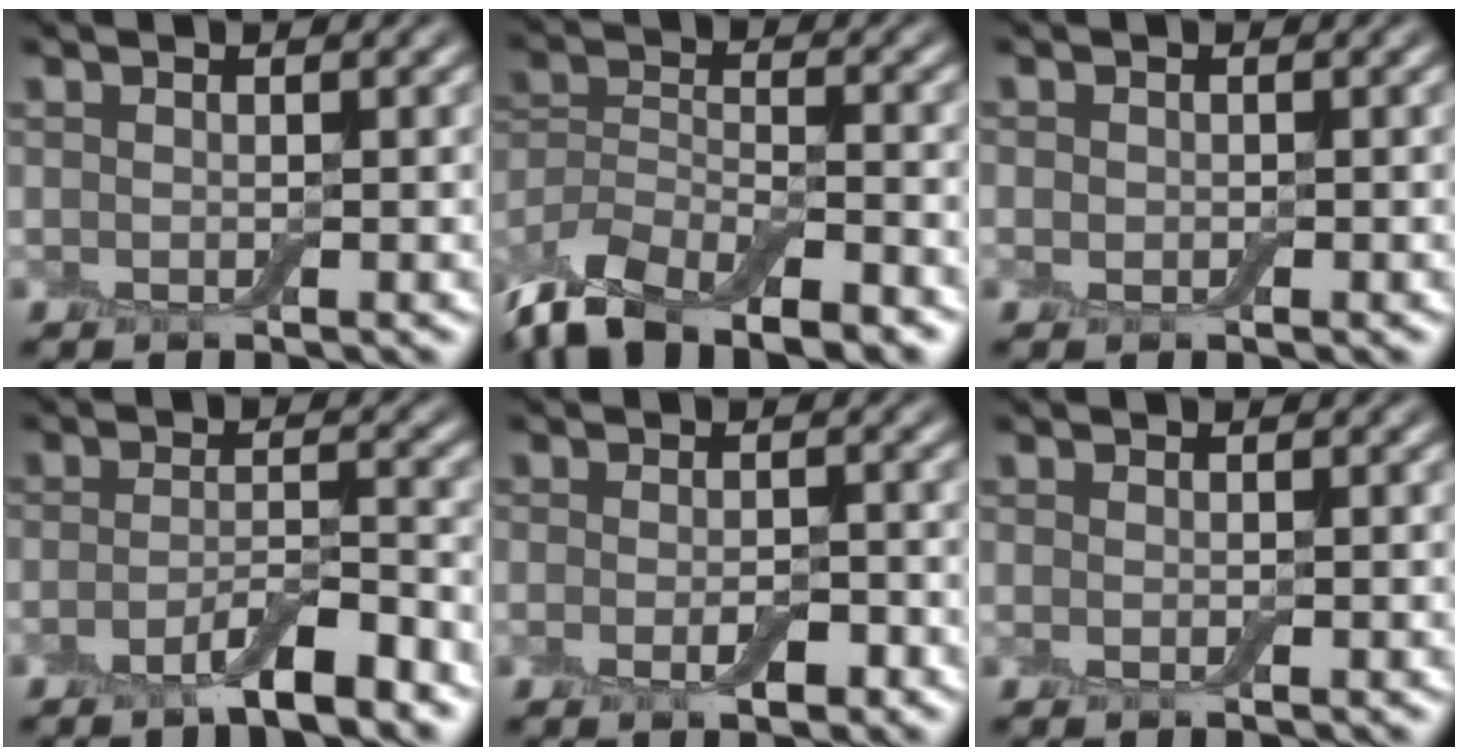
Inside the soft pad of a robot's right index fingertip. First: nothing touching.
{"total": 10.4, "force": [-8.1, 3.9, 5.3], "torque": [-0.090, -0.007, -0.145]}
{"total": 1.0, "force": [-0.1, 0.9, 0.5], "torque": [-0.007, -0.001, -0.004]}
{"total": 4.3, "force": [-2.8, 0.9, 3.2], "torque": [-0.056, 0.002, -0.057]}
{"total": 2.5, "force": [-1.0, 1.2, 2.0], "torque": [-0.034, -0.003, -0.019]}
{"total": 0.6, "force": [-0.2, 0.3, 0.4], "torque": [-0.010, -0.003, -0.004]}